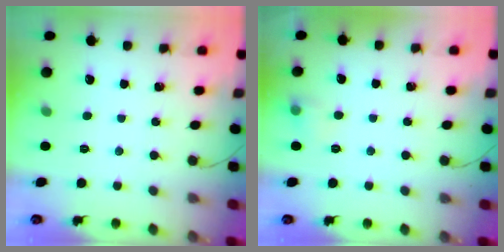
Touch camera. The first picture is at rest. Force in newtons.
{"total": 5.4, "press": 5.4, "slide": 1.0}